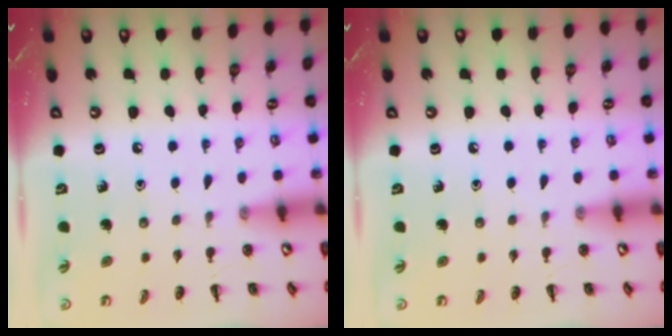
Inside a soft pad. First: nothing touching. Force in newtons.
{"total": 0.0}